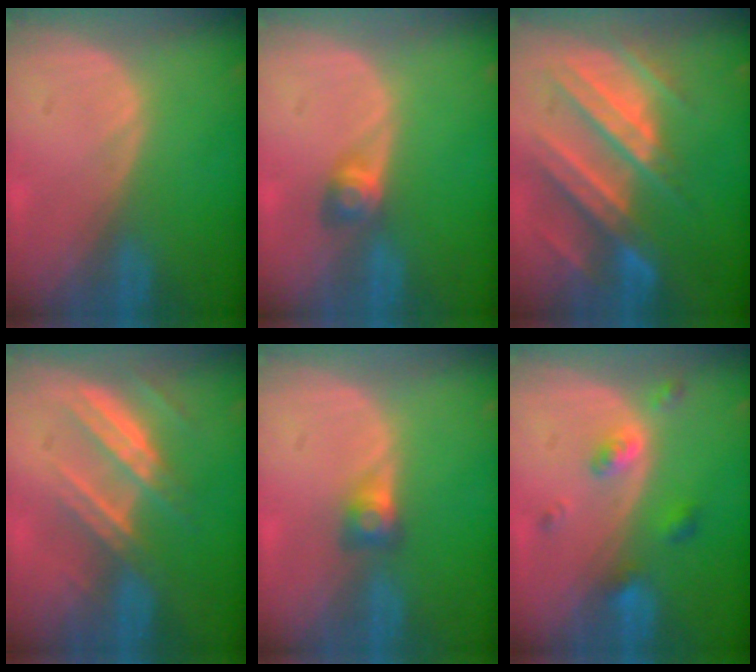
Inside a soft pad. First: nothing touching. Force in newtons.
{"total": 2.9, "press": 2.6, "slide": 1.4}
{"total": 11.1, "press": 9.9, "slide": 5.1}
{"total": 7.5, "press": 6.7, "slide": 3.3}
{"total": 2.6, "press": 2.3, "slide": 1.0}
{"total": 4.3, "press": 4.0, "slide": 1.6}